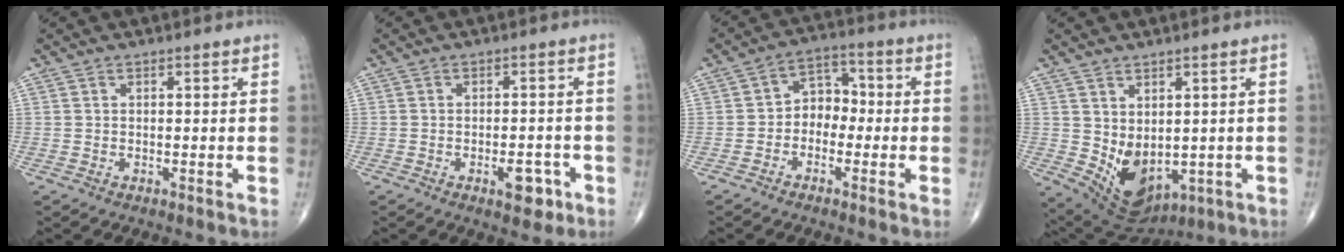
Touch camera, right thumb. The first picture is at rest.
{"total": 4.8, "force": [-2.3, 2.2, 3.6], "torque": [-0.038, 0.009, -0.028]}
{"total": 6.2, "force": [-1.4, 4.8, 3.6], "torque": [-0.020, 0.033, -0.043]}
{"total": 10.0, "force": [-0.3, 6.6, 7.6], "torque": [-0.103, -0.014, 0.030]}